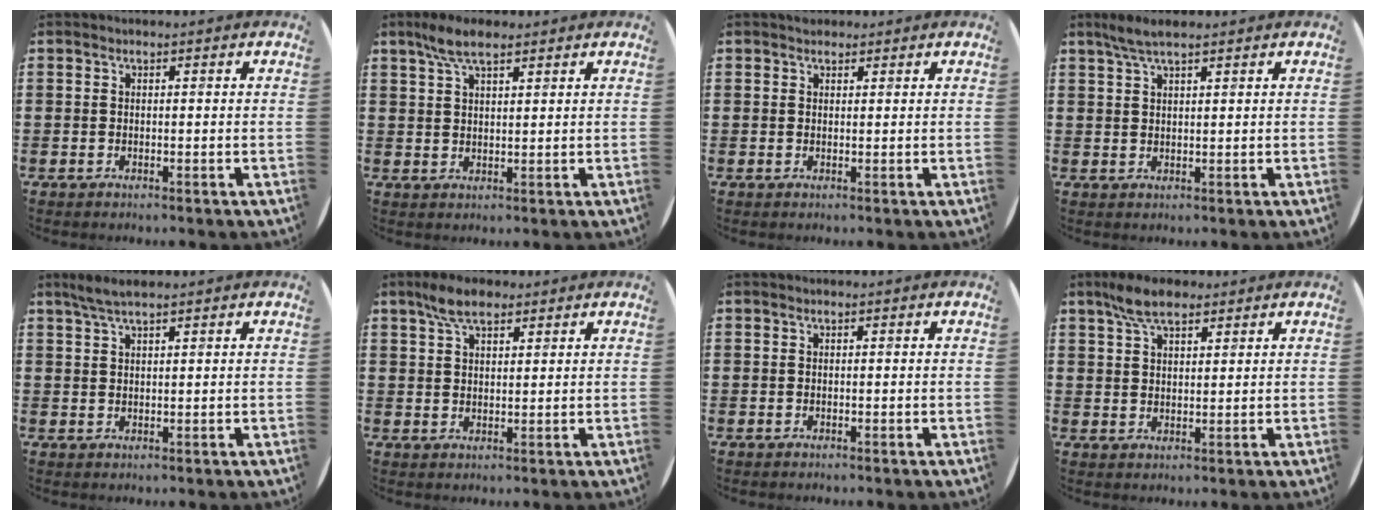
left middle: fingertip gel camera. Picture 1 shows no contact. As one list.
[{"total": 4.6, "force": [3.3, 1.4, 2.9], "torque": [-0.063, 0.005, 0.059]}, {"total": 1.1, "force": [0.9, 0.5, 0.0], "torque": [0.007, -0.001, 0.017]}, {"total": 3.0, "force": [2.2, 0.5, 2.0], "torque": [-0.043, 0.005, 0.040]}, {"total": 2.7, "force": [2.1, 0.3, 1.6], "torque": [-0.035, 0.003, 0.037]}, {"total": 4.9, "force": [3.6, 2.0, 2.6], "torque": [-0.051, 0.002, 0.065]}, {"total": 0.0}, {"total": 5.6, "force": [4.2, 2.2, 2.9], "torque": [-0.066, 0.003, 0.079]}]